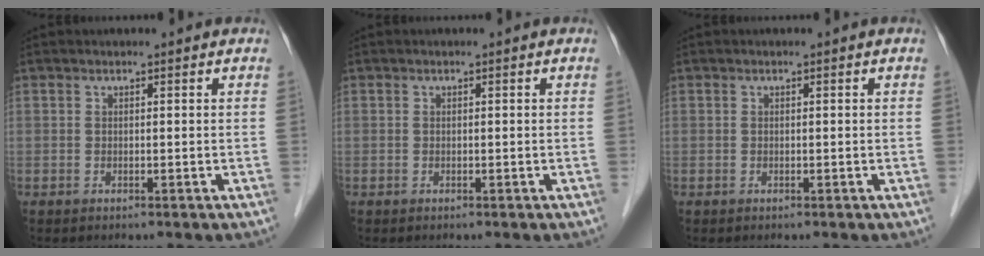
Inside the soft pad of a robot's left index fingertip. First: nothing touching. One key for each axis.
{"total": 0.0}
{"total": 0.0}